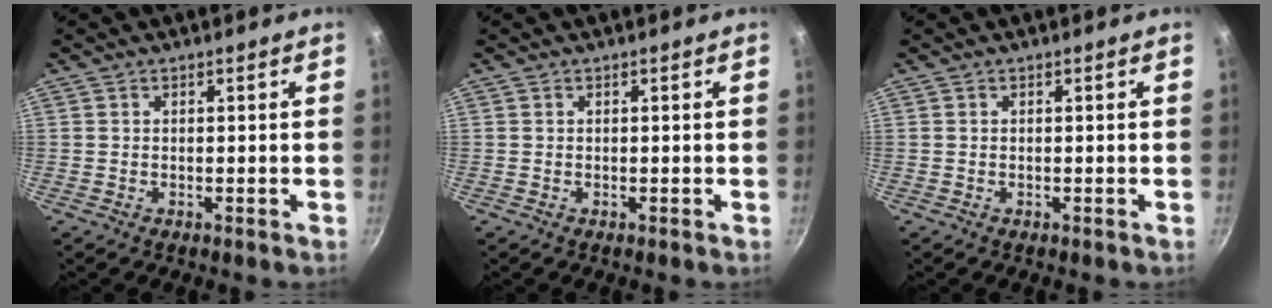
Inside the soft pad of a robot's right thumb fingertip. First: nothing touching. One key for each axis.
{"total": 0.0}
{"total": 0.0}